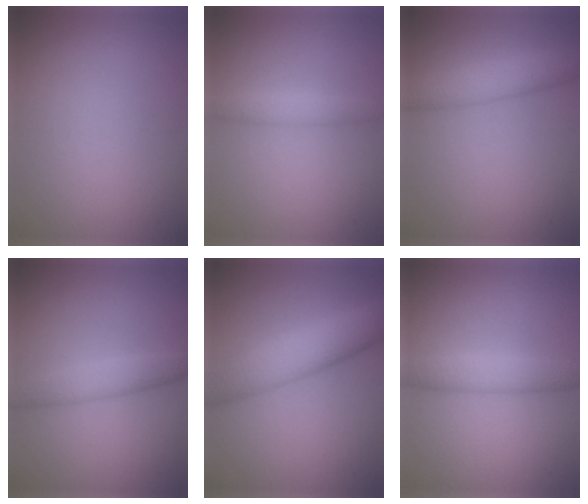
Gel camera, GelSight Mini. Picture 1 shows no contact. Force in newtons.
{"total": 1.8, "press": 1.8, "slide": 0.1}
{"total": 4.0, "press": 4.0, "slide": 0.2}
{"total": 2.9, "press": 2.9, "slide": 0.2}
{"total": 6.7, "press": 6.7, "slide": 0.2}
{"total": 2.9, "press": 2.9, "slide": 0.1}